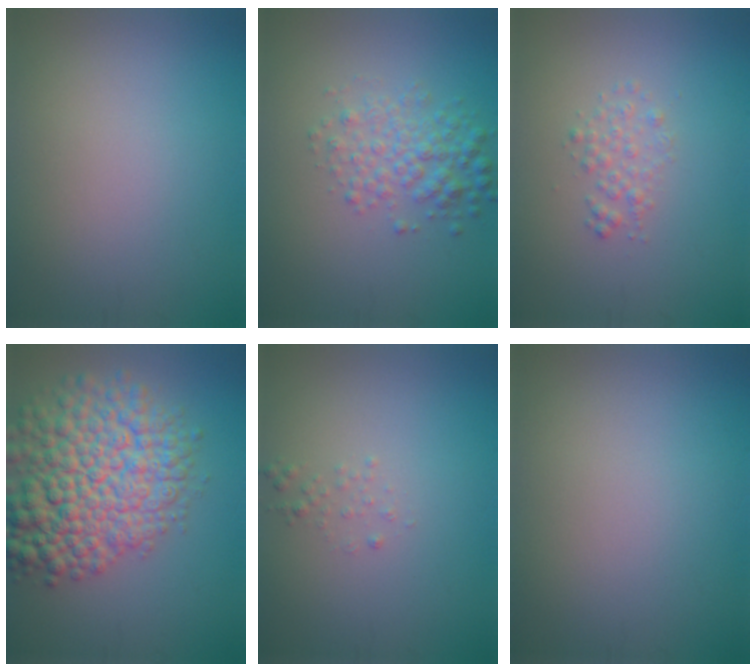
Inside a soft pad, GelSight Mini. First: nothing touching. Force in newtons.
{"total": 3.4, "press": 3.4, "slide": 0.0}
{"total": 1.5, "press": 1.5, "slide": 0.0}
{"total": 10.8, "press": 10.8, "slide": 0.4}
{"total": 0.8, "press": 0.8, "slide": 0.1}
{"total": 0.0}